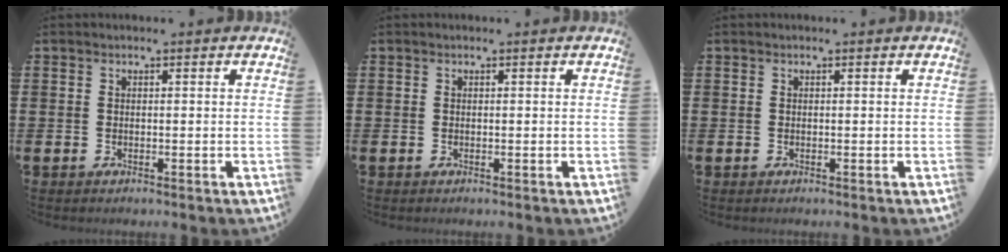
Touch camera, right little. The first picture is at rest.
{"total": 0.0}
{"total": 0.0}